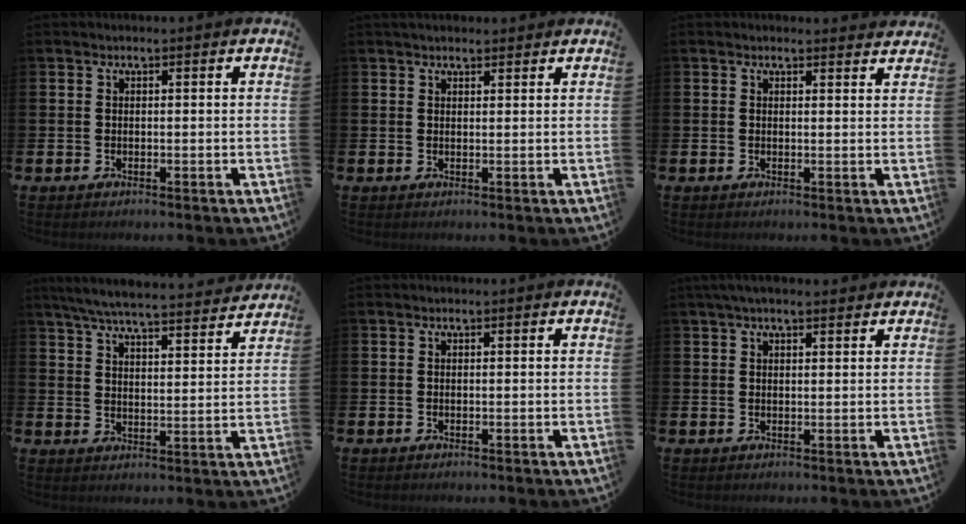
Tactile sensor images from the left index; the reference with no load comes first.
{"total": 1.7, "force": [1.6, 0.5, 0.4], "torque": [-0.001, -0.001, 0.027]}
{"total": 1.3, "force": [1.3, 0.2, 0.0], "torque": [0.008, -0.005, 0.022]}
{"total": 6.7, "force": [6.4, 0.5, 2.0], "torque": [-0.056, -0.044, 0.112]}
{"total": 0.0}
{"total": 2.7, "force": [2.2, 0.7, 1.4], "torque": [-0.030, 0.004, 0.040]}